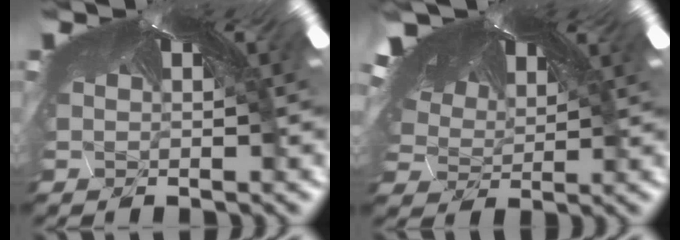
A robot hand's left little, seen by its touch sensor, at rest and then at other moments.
{"total": 1.8, "force": [-1.7, 0.4, 0.3], "torque": [-0.020, -0.024, -0.022]}